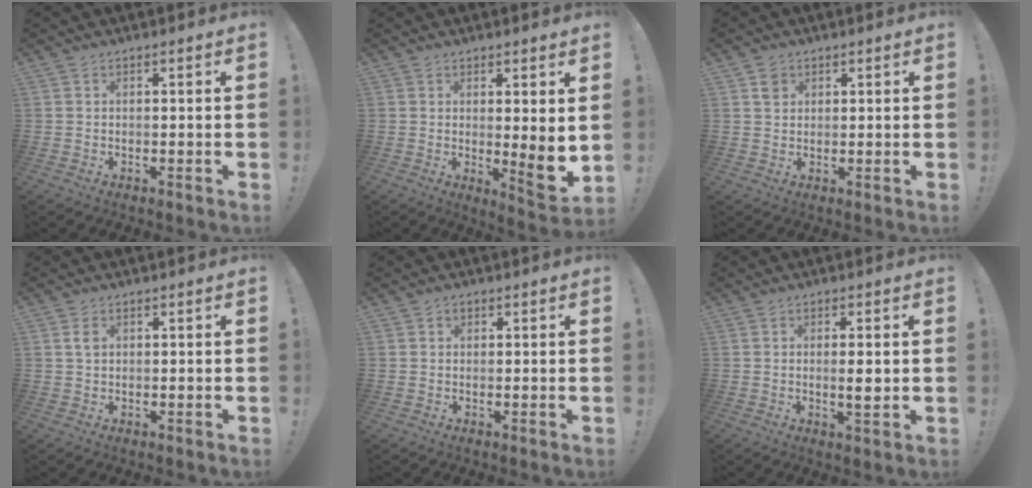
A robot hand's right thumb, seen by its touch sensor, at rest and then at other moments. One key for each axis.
{"total": 6.9, "fx": 0.3, "fy": 0.8, "fz": 6.8, "tx": -0.076, "ty": -0.027, "tz": 0.005}
{"total": 2.8, "fx": 1.5, "fy": 2.3, "fz": 0.5, "tx": 0.004, "ty": -0.005, "tz": 0.027}
{"total": 2.4, "fx": 1.0, "fy": 1.7, "fz": 1.5, "tx": -0.012, "ty": -0.004, "tz": 0.013}
{"total": 1.2, "fx": 0.5, "fy": 1.1, "fz": 0.3, "tx": -0.002, "ty": 0.002, "tz": 0.009}
{"total": 4.2, "fx": 0.0, "fy": 0.7, "fz": 4.1, "tx": -0.059, "ty": -0.009, "tz": -0.003}